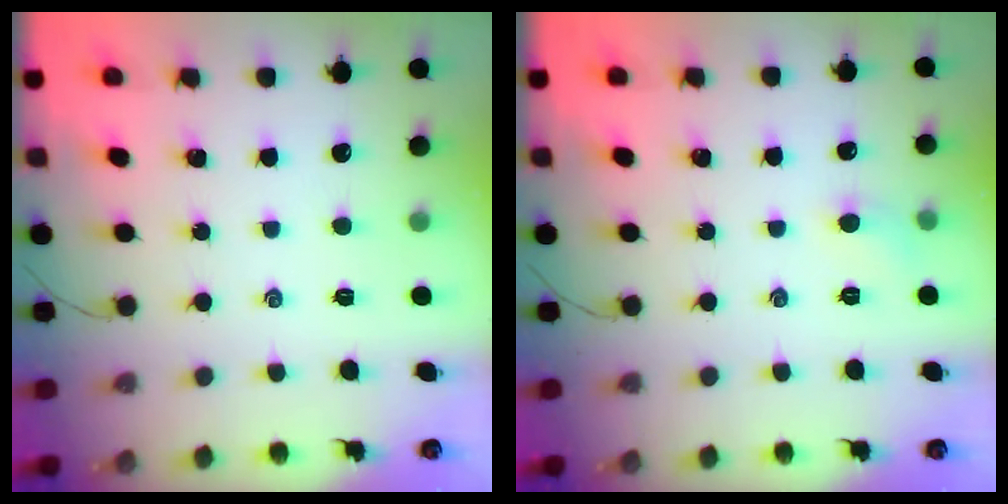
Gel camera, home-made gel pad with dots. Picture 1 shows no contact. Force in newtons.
{"total": 4.9, "press": 4.6, "slide": 1.6}